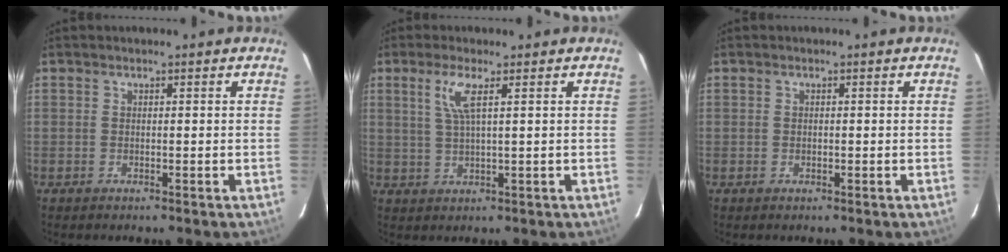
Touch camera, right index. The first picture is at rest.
{"total": 4.3, "force": [1.8, 0.1, 3.9], "torque": [-0.081, 0.000, 0.040]}
{"total": 0.5, "force": [0.0, 0.5, 0.0], "torque": [0.001, -0.001, 0.001]}